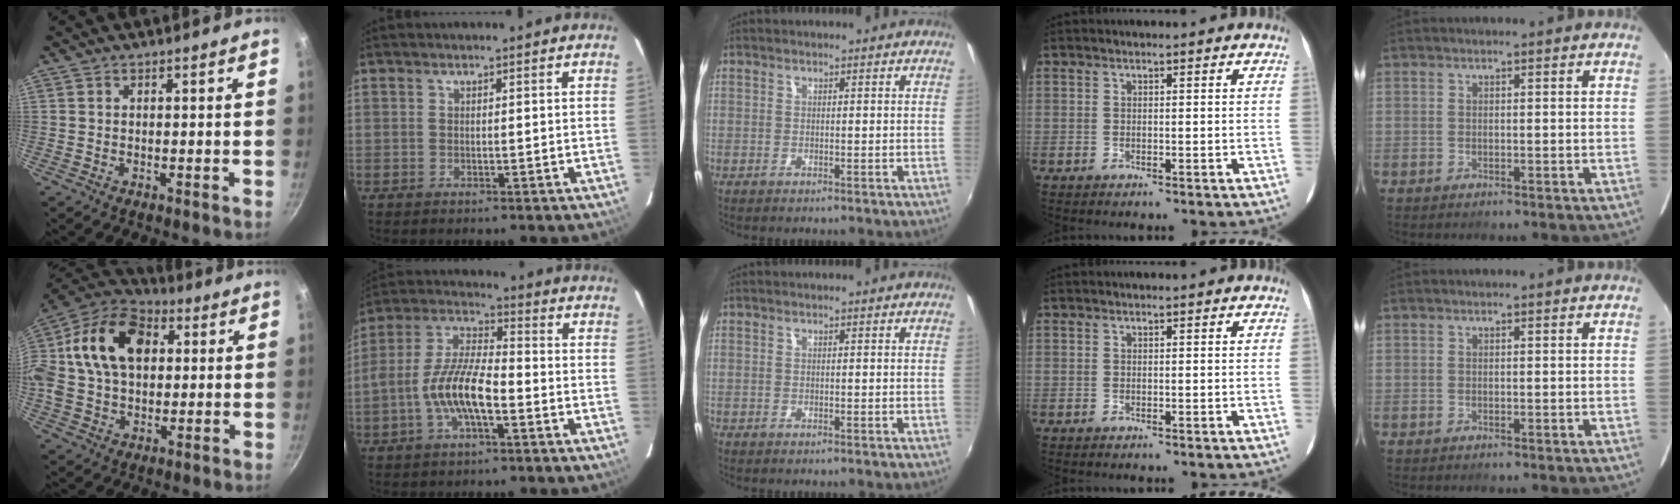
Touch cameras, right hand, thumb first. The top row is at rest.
{"thumb": {"total": 19.7, "force": [3.7, 13.8, 13.5], "torque": [-0.232, 0.026, 0.047]}, "index": {"total": 11.8, "force": [-4.1, 4.1, 10.3], "torque": [-0.218, 0.005, -0.079]}}